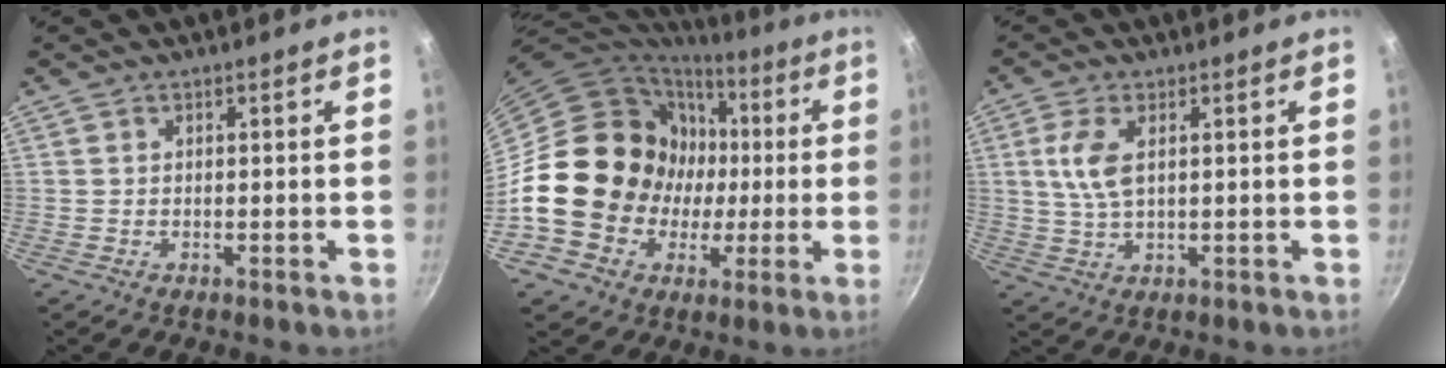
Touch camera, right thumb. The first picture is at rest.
{"total": 22.3, "force": [-0.7, 19.4, 10.9], "torque": [-0.177, 0.028, 0.004]}
{"total": 6.3, "force": [1.5, 3.0, 5.4], "torque": [-0.112, 0.000, 0.030]}